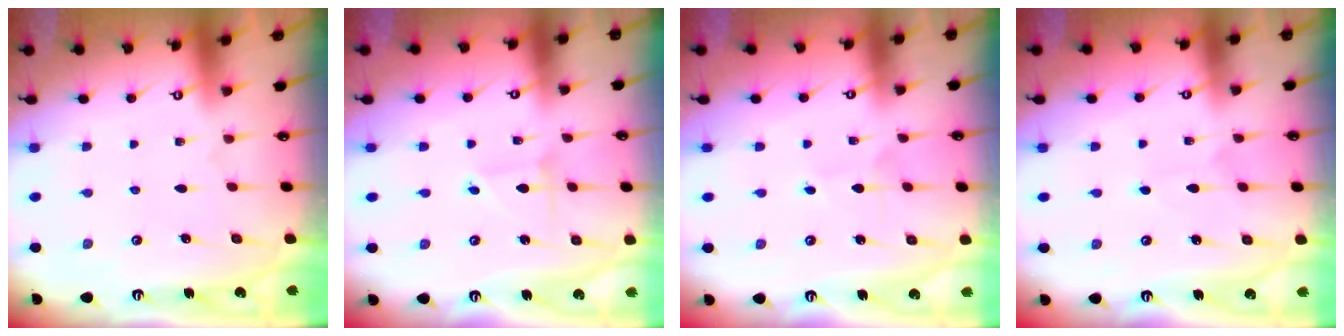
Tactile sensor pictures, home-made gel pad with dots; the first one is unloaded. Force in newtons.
{"total": 2.1, "press": 2.1, "slide": 0.2}
{"total": 2.7, "press": 2.7, "slide": 0.3}
{"total": 3.4, "press": 3.4, "slide": 0.3}